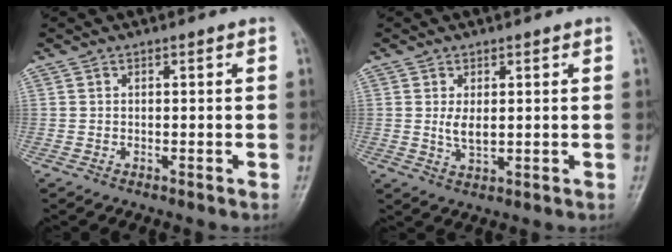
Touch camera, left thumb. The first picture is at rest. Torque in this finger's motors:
{"motor_torque": [0.02, 0.02, 0.22, -0.08, 0.01]}